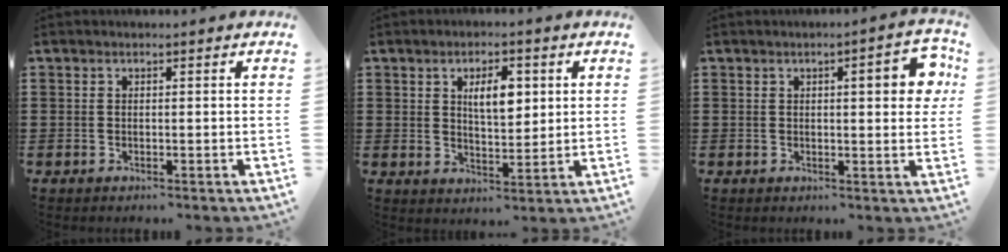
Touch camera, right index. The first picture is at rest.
{"total": 5.5, "force": [1.7, 2.3, 4.7], "torque": [-0.083, 0.004, 0.024]}
{"total": 5.9, "force": [1.6, 1.5, 5.4], "torque": [-0.074, -0.004, 0.017]}